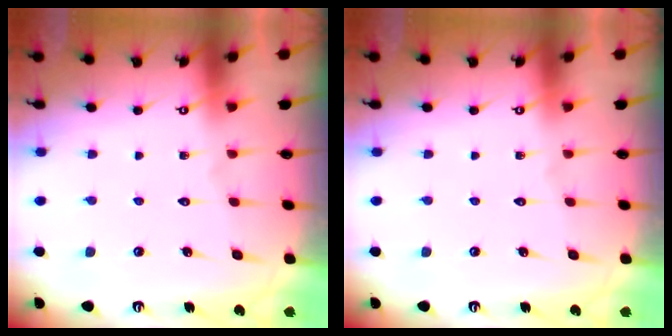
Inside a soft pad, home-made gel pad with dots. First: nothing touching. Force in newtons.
{"total": 0.0}